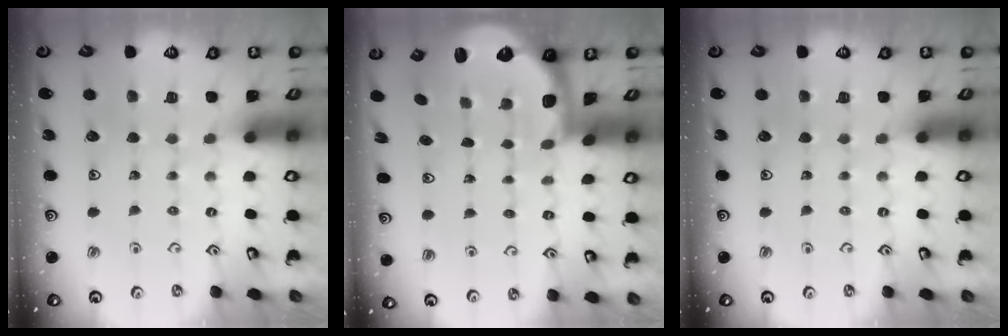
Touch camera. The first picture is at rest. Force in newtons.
{"total": 2.1, "press": 2.0, "slide": 0.8}
{"total": 0.0}